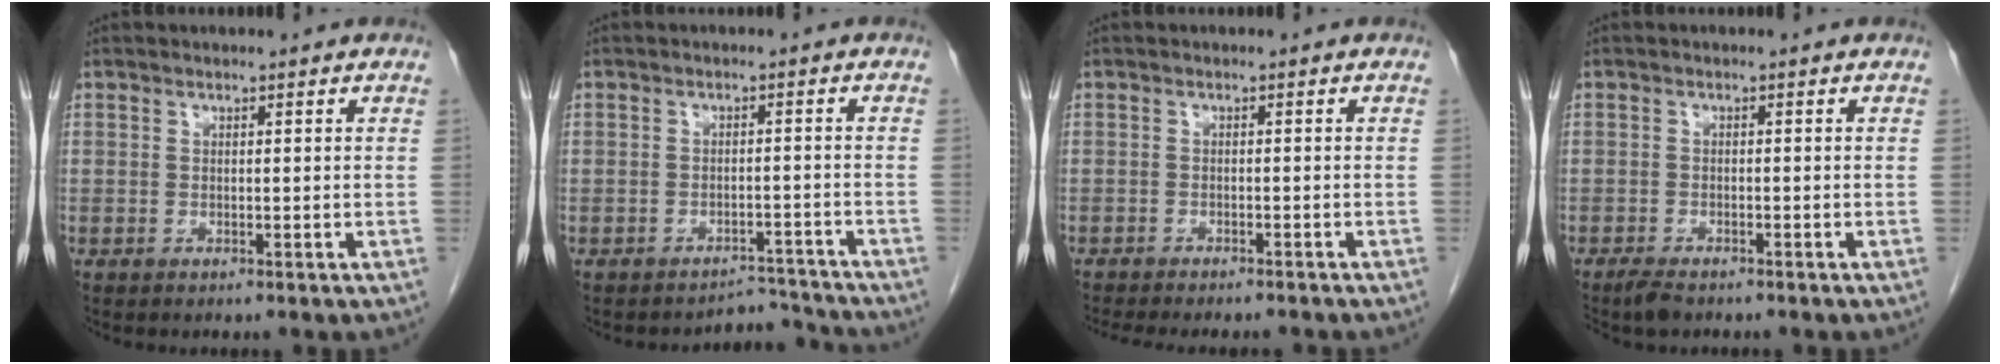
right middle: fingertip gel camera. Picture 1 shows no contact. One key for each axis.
{"total": 3.7, "fx": -3.3, "fy": 0.2, "fz": -1.6, "tx": 0.030, "ty": 0.020, "tz": -0.041}
{"total": 10.0, "fx": -9.0, "fy": 2.0, "fz": 3.9, "tx": -0.056, "ty": -0.010, "tz": -0.117}
{"total": 2.4, "fx": -2.0, "fy": 0.7, "fz": 1.2, "tx": -0.028, "ty": -0.004, "tz": -0.032}